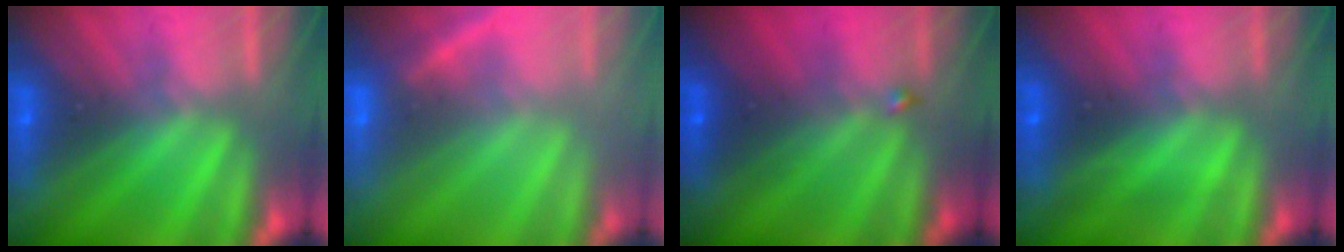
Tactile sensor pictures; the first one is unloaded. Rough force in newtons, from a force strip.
{"total": 2.4}
{"total": 1.9}
{"total": 1.7}